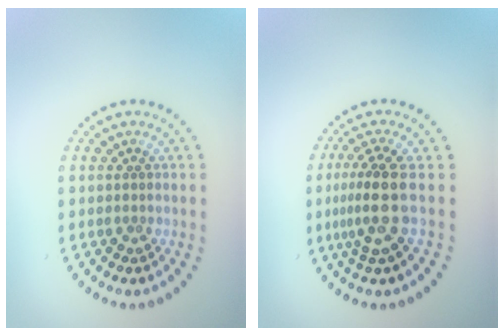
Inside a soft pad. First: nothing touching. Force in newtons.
{"total": 3.5, "press": 2.6, "slide": 2.4}